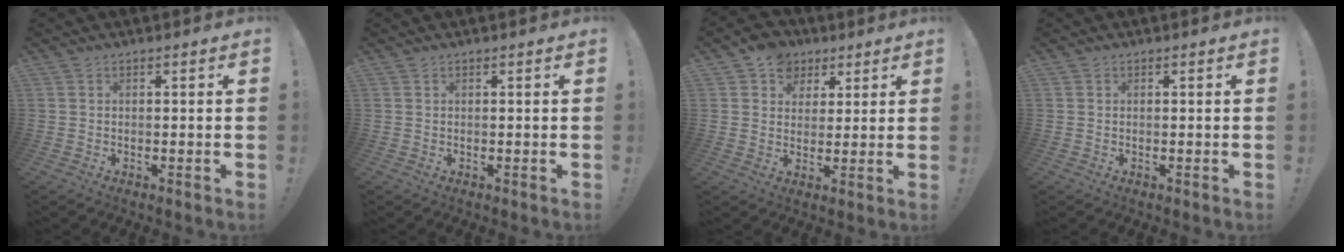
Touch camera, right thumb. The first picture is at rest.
{"total": 0.0}
{"total": 8.3, "force": [4.1, 6.9, 2.2], "torque": [-0.027, -0.022, 0.081]}
{"total": 0.0}